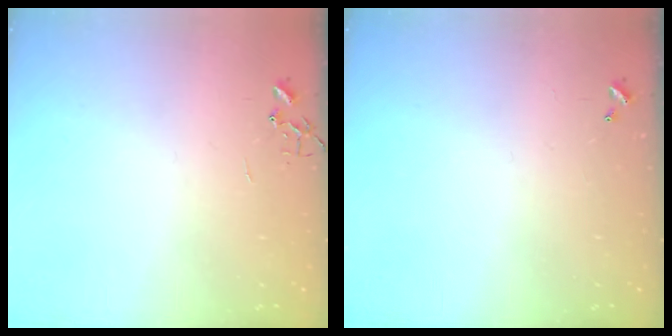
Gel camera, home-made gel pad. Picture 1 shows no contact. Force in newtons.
{"total": 0.0}